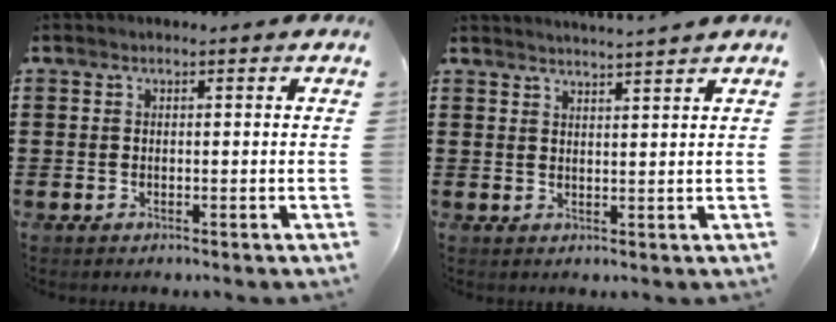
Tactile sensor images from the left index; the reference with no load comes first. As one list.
[{"total": 2.2, "force": [2.1, -0.6, 0.1], "torque": [-0.005, -0.008, 0.040]}]